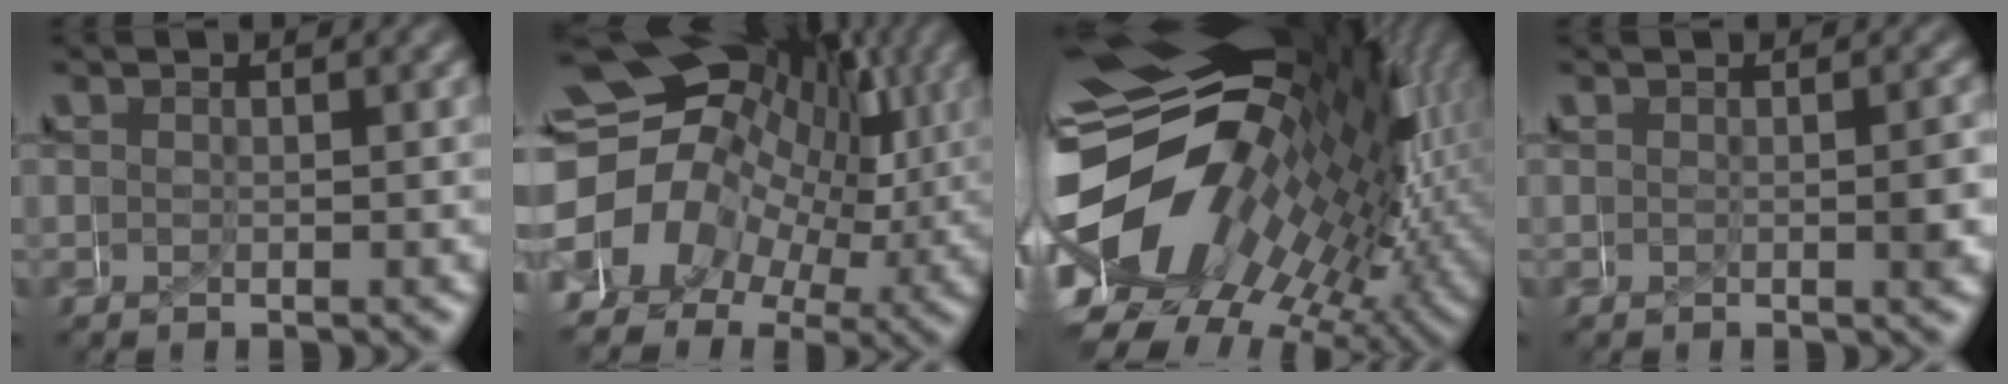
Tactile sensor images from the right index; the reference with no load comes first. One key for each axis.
{"total": 18.8, "fx": 2.3, "fy": 14.4, "fz": 12.0, "tx": -0.202, "ty": -0.001, "tz": 0.008}
{"total": 27.1, "fx": 0.6, "fy": 16.6, "fz": 21.3, "tx": -0.299, "ty": 0.003, "tz": -0.013}
{"total": 0.8, "fx": -0.2, "fy": -0.1, "fz": 0.7, "tx": -0.010, "ty": -0.002, "tz": -0.001}